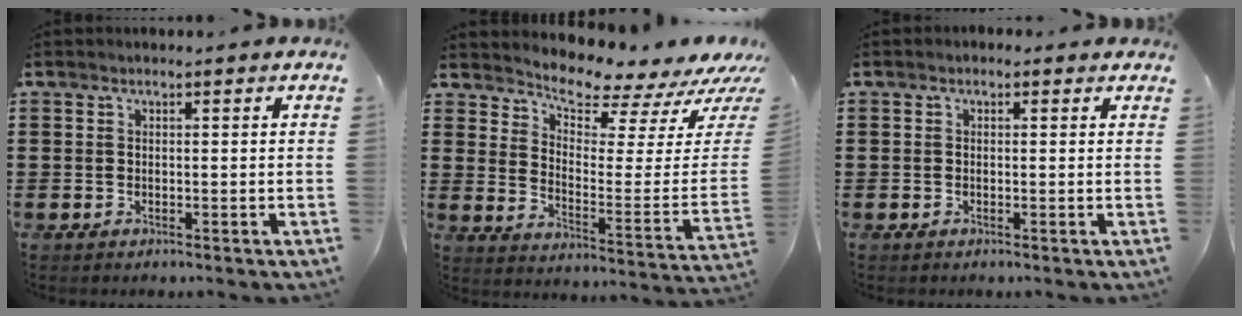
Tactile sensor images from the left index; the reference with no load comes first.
{"total": 6.6, "force": [6.2, 1.3, 1.9], "torque": [-0.051, -0.068, 0.103]}
{"total": 0.7, "force": [-0.1, 0.6, 0.2], "torque": [-0.007, 0.002, -0.002]}